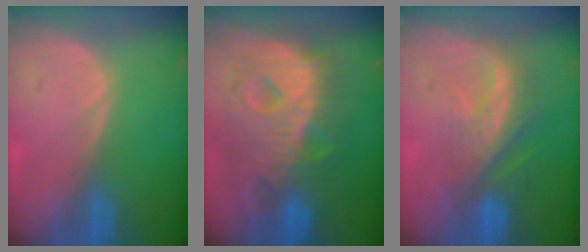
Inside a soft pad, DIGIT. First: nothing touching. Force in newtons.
{"total": 12.7, "press": 12.6, "slide": 1.2}
{"total": 7.9, "press": 7.1, "slide": 3.5}